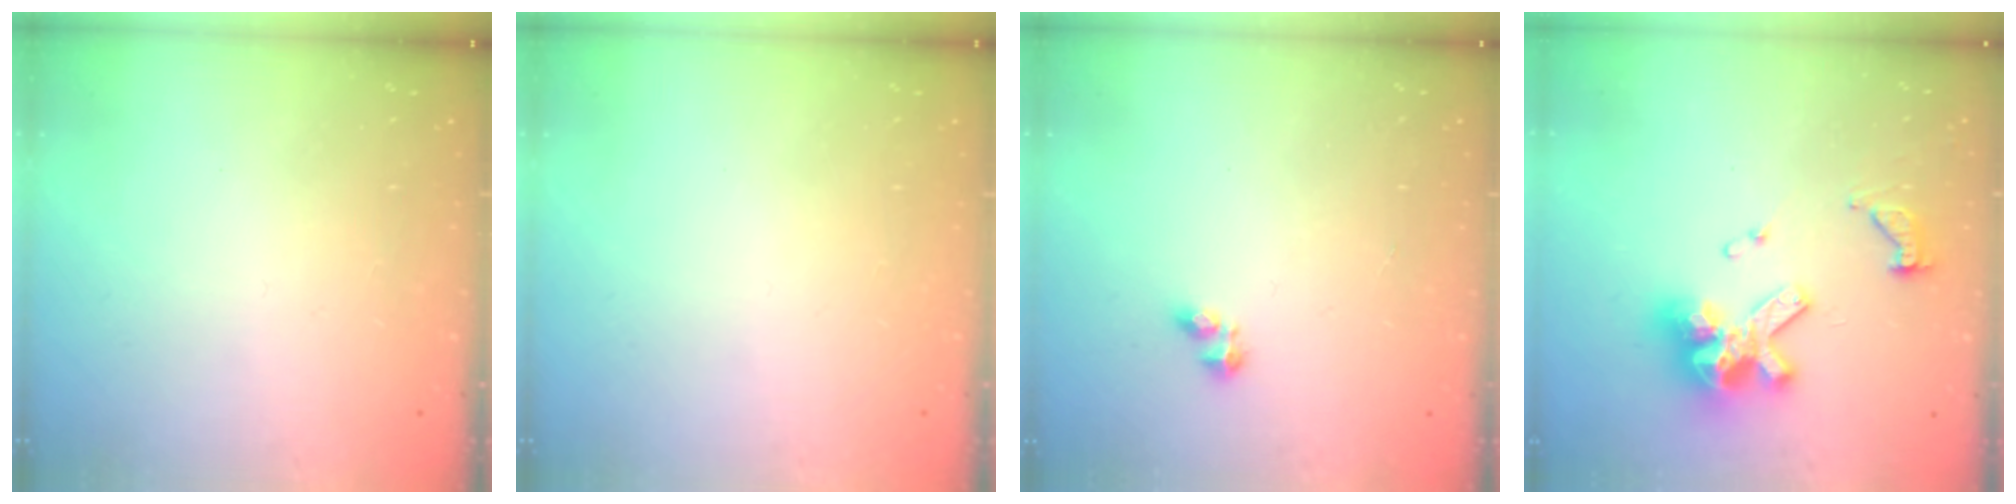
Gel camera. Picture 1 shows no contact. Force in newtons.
{"total": 0.0}
{"total": 2.7, "press": 2.7, "slide": 0.4}
{"total": 12.9, "press": 12.8, "slide": 1.4}